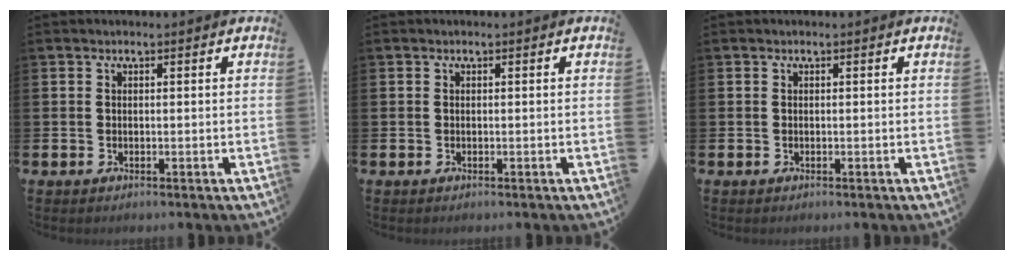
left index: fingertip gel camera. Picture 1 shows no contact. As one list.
[{"total": 0.0}, {"total": 0.0}]